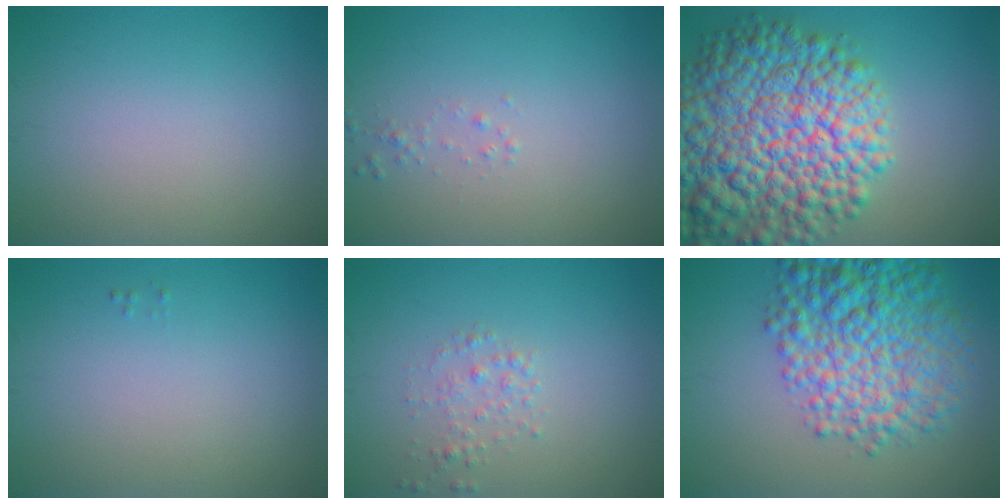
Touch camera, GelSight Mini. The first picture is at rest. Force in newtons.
{"total": 0.7, "press": 0.6, "slide": 0.1}
{"total": 14.8, "press": 14.8, "slide": 0.7}
{"total": 0.0}
{"total": 1.4, "press": 1.4, "slide": 0.0}
{"total": 9.6, "press": 9.6, "slide": 0.3}